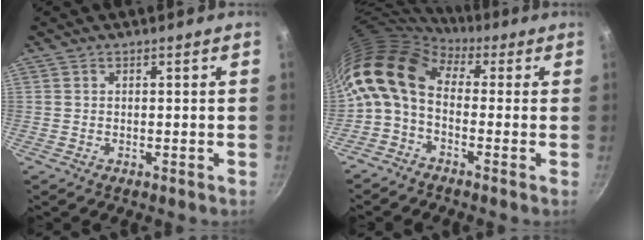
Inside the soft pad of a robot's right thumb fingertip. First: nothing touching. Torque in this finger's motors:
{"motor_torque": [0.15, 0.71, 1.24, -0.90, 0.42]}